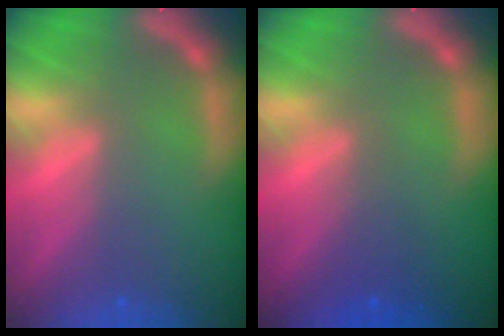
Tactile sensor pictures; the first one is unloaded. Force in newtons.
{"total": 2.0}